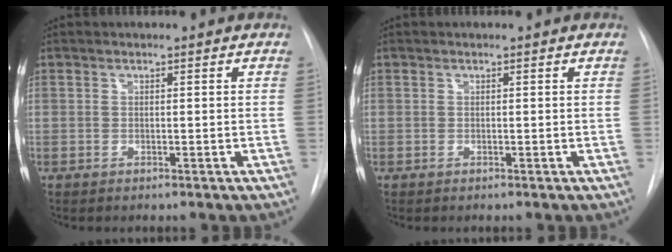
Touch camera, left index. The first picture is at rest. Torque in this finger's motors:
{"motor_torque": [-0.07, 0.07, 0.00, 0.00]}